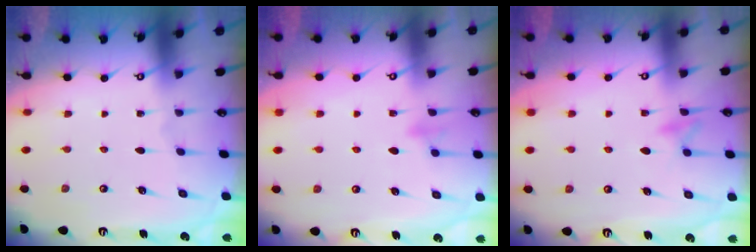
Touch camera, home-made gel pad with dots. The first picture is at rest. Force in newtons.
{"total": 7.3, "press": 7.1, "slide": 1.5}
{"total": 9.3, "press": 9.3, "slide": 0.9}